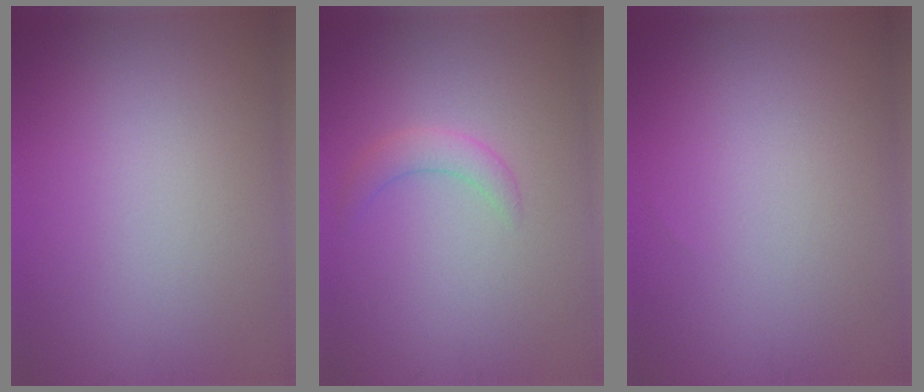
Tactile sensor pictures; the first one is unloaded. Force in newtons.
{"total": 1.8, "press": 1.8, "slide": 0.1}
{"total": 0.0}